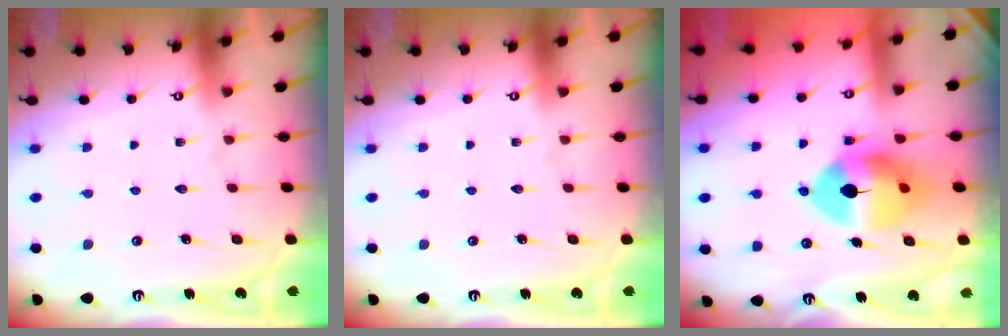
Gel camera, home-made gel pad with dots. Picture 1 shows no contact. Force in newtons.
{"total": 0.0}
{"total": 12.2, "press": 12.1, "slide": 1.7}